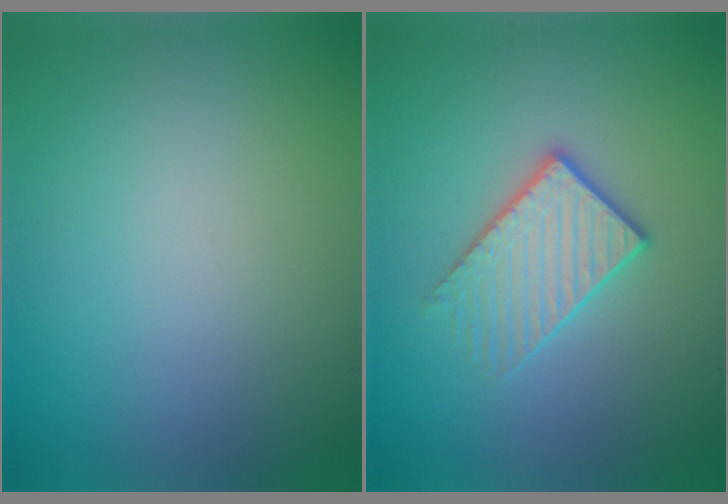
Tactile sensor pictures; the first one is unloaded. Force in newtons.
{"total": 3.1, "press": 2.8, "slide": 1.4}